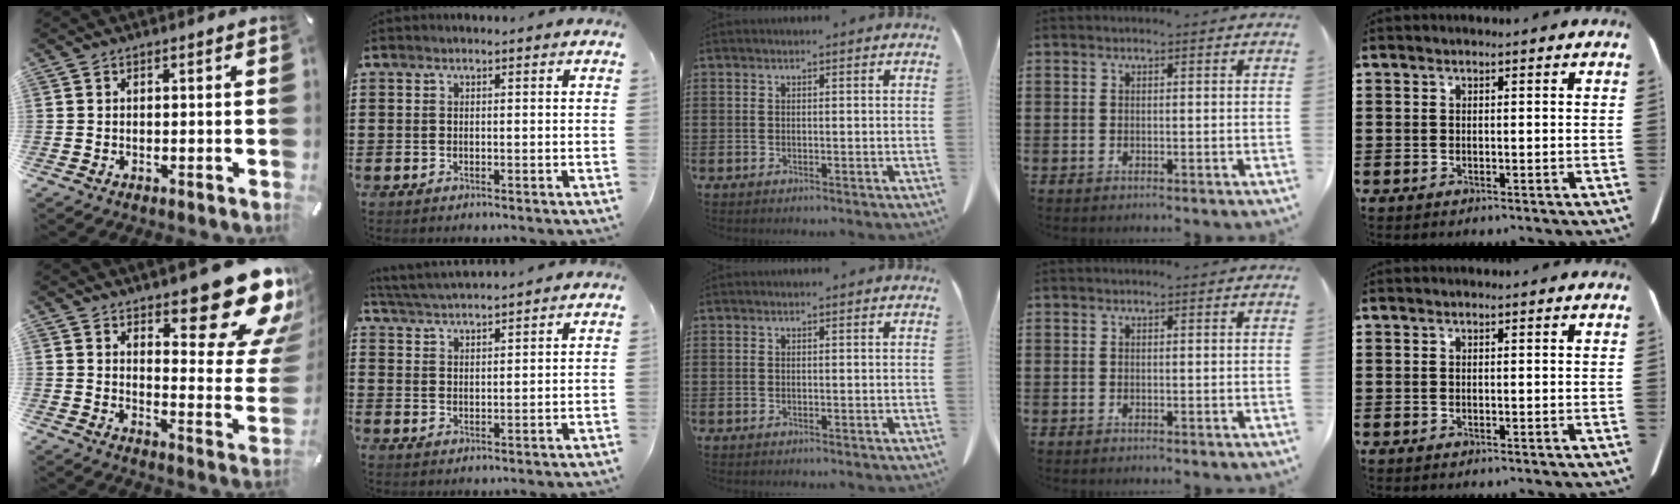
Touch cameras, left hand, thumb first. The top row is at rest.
{"thumb": {"total": 20.1, "force": [14.1, 7.7, 12.1], "torque": [-0.125, -0.121, 0.233]}, "index": {"total": 3.8, "force": [3.7, -0.3, 0.5], "torque": [-0.025, -0.016, 0.066]}}